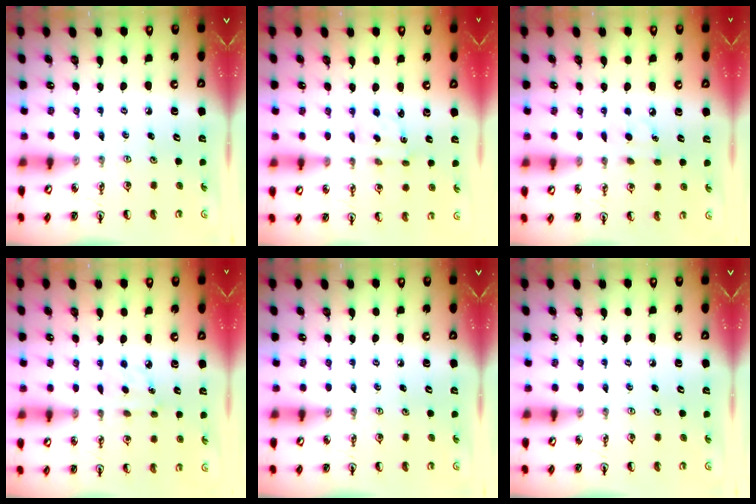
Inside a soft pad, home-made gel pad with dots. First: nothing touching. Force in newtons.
{"total": 2.8, "press": 2.8, "slide": 0.5}
{"total": 5.2, "press": 5.1, "slide": 0.6}
{"total": 4.3, "press": 4.3, "slide": 0.5}
{"total": 0.0}
{"total": 0.0}